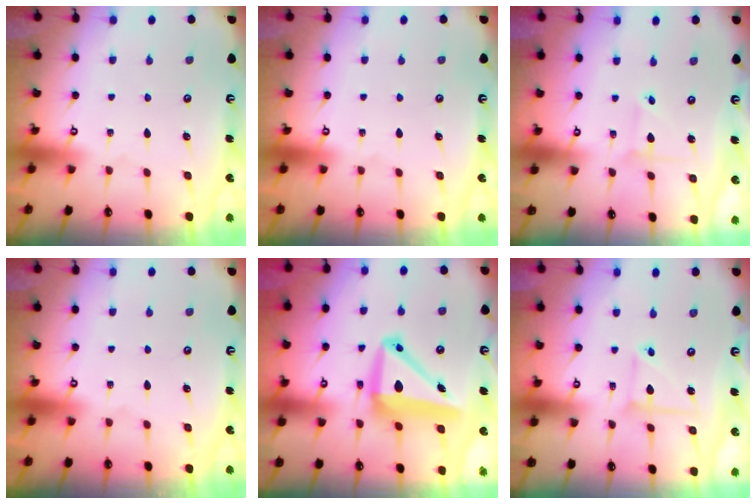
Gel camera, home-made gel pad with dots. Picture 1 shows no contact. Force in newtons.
{"total": 0.0}
{"total": 2.2, "press": 2.2, "slide": 0.1}
{"total": 0.0}
{"total": 11.9, "press": 11.7, "slide": 2.3}
{"total": 5.4, "press": 5.4, "slide": 0.5}